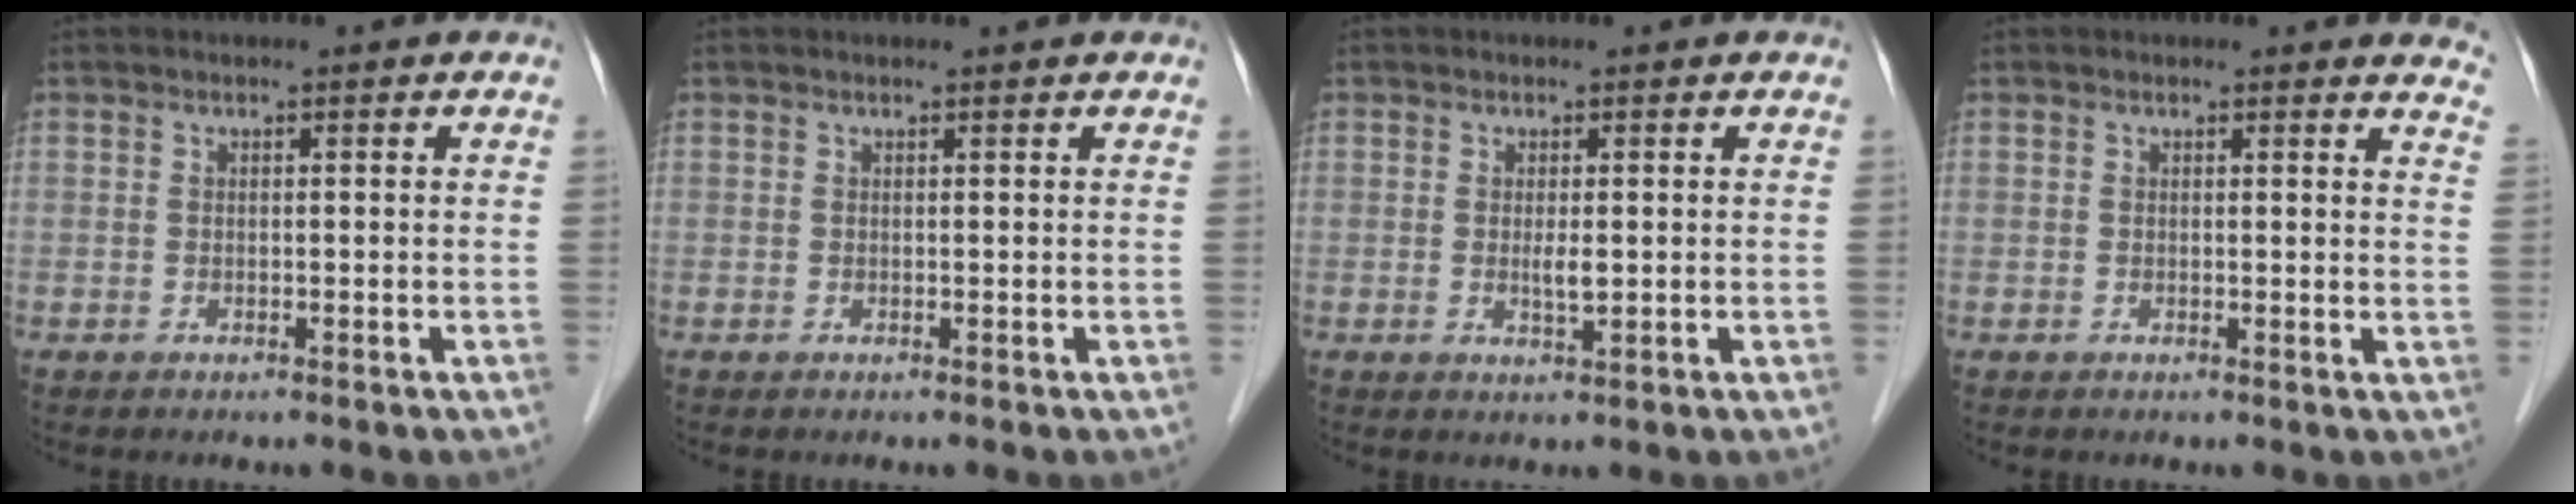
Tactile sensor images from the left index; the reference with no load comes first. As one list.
[{"total": 0.7, "force": [0.7, 0.1, 0.2], "torque": [-0.009, 0.008, 0.010]}, {"total": 1.7, "force": [0.1, 0.3, 1.7], "torque": [-0.035, -0.004, 0.004]}, {"total": 6.7, "force": [6.5, 1.4, 1.1], "torque": [0.022, -0.021, 0.031]}]